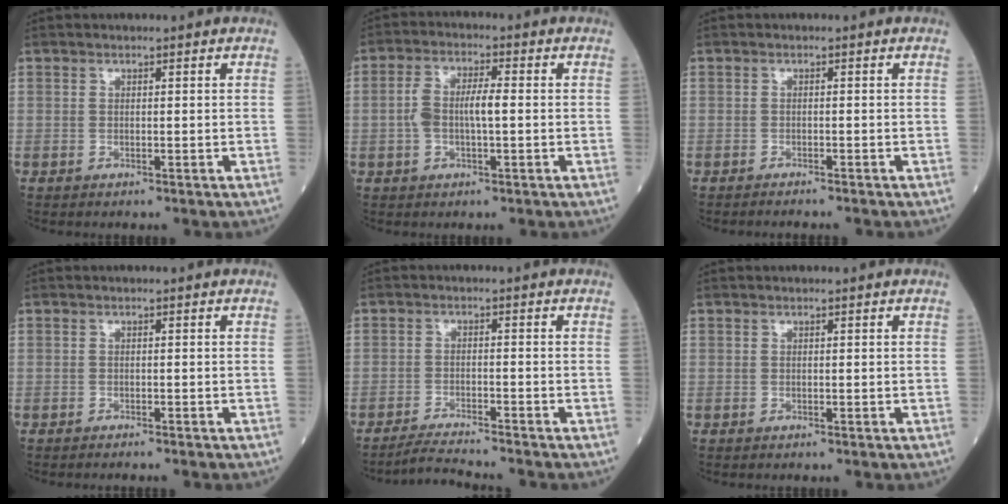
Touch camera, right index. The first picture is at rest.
{"total": 5.7, "force": [-0.2, 1.8, 5.4], "torque": [-0.115, 0.018, -0.004]}
{"total": 2.3, "force": [-2.3, -0.1, 0.5], "torque": [-0.005, -0.002, -0.029]}
{"total": 1.6, "force": [-1.5, 0.0, 0.5], "torque": [-0.006, 0.000, -0.019]}
{"total": 4.6, "force": [-4.5, -1.0, 0.8], "torque": [-0.016, -0.020, -0.078]}
{"total": 0.0}